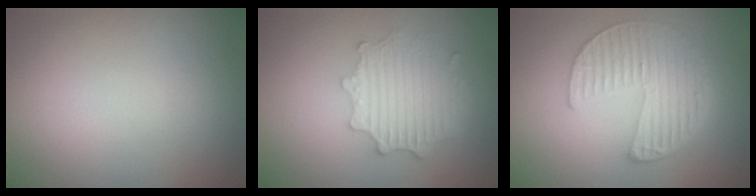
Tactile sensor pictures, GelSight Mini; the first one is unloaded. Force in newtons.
{"total": 4.2, "press": 3.5, "slide": 2.4}
{"total": 5.8, "press": 4.2, "slide": 4.0}